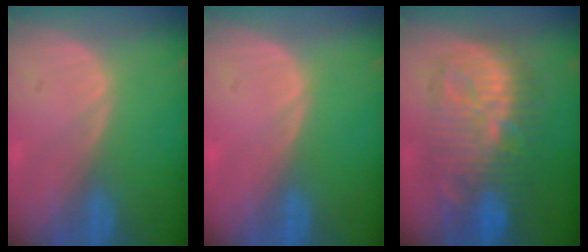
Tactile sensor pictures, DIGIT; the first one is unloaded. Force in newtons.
{"total": 0.0}
{"total": 11.1, "press": 11.1, "slide": 0.7}